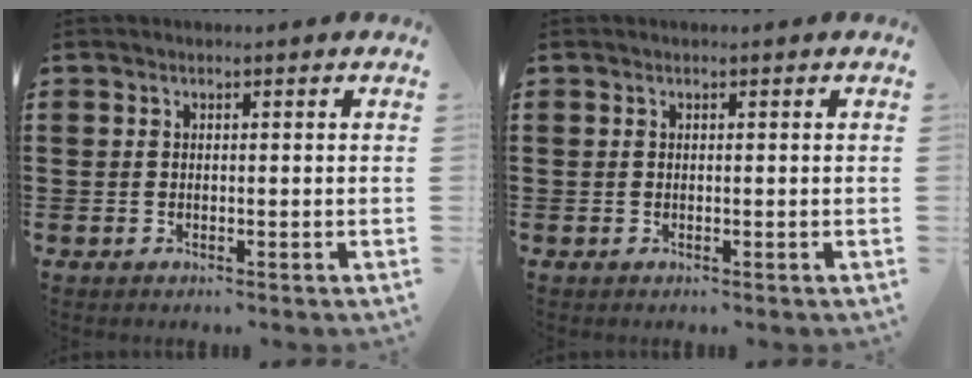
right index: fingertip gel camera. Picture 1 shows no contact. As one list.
[{"total": 0.0}]